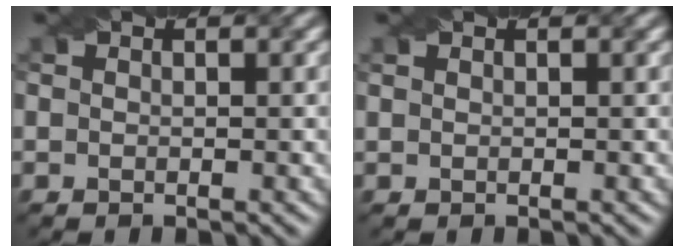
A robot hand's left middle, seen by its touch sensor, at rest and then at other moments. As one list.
[{"total": 0.0}]